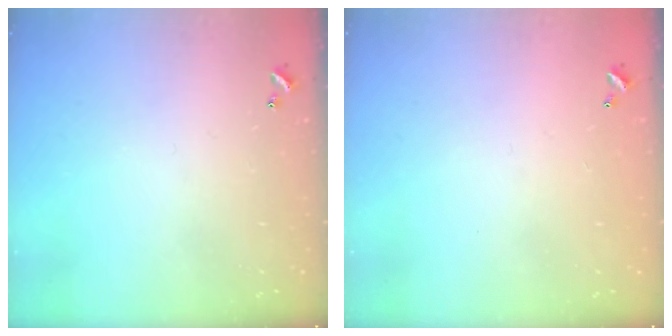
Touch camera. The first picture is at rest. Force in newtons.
{"total": 2.8, "press": 2.8, "slide": 0.1}